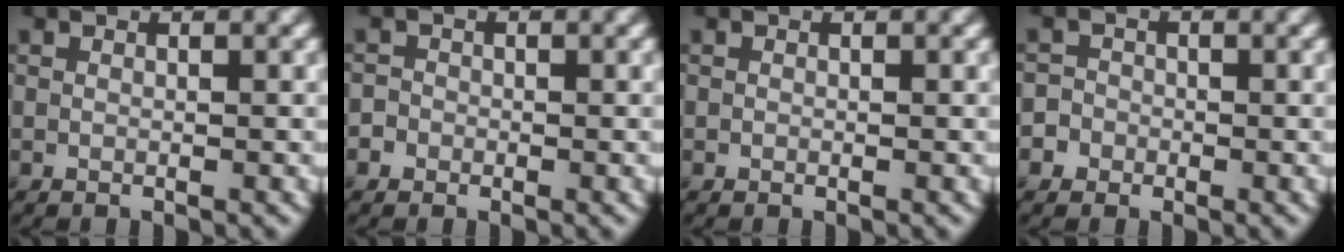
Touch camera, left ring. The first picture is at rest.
{"total": 1.2, "force": [-0.5, 1.1, 0.2], "torque": [0.003, 0.004, -0.010]}
{"total": 0.0}
{"total": 2.6, "force": [-1.2, 2.3, 0.3], "torque": [0.017, 0.009, -0.031]}